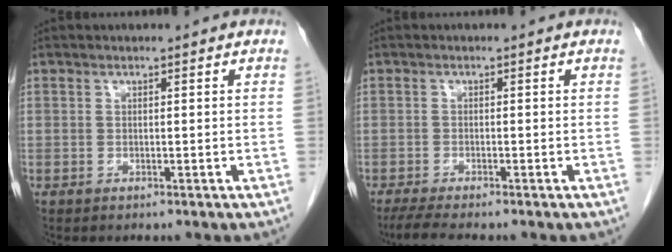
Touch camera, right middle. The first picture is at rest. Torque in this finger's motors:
{"motor_torque": [0.18, -0.13, -0.01, 0.01]}